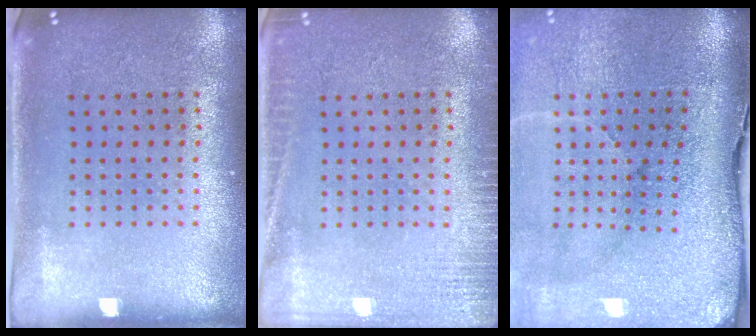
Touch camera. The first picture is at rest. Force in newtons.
{"total": 2.7, "press": 2.7, "slide": 0.5}
{"total": 5.0, "press": 3.9, "slide": 3.2}